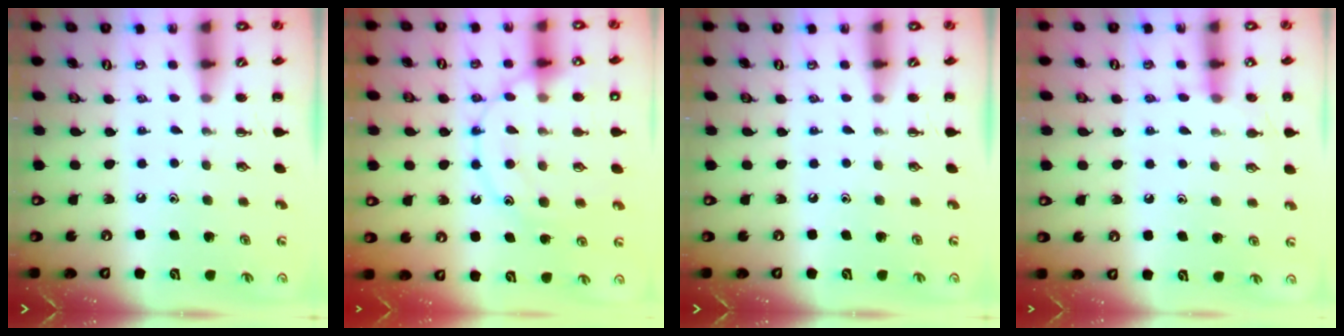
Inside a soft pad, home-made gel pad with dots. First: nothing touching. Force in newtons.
{"total": 15.7, "press": 15.6, "slide": 1.1}
{"total": 0.0}
{"total": 8.2, "press": 7.8, "slide": 2.5}